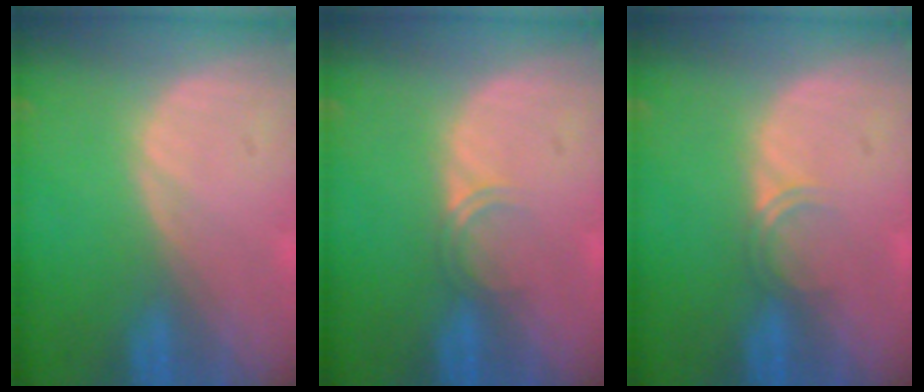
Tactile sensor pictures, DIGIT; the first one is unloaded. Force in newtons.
{"total": 1.7, "press": 1.4, "slide": 1.0}
{"total": 1.7, "press": 1.4, "slide": 1.0}